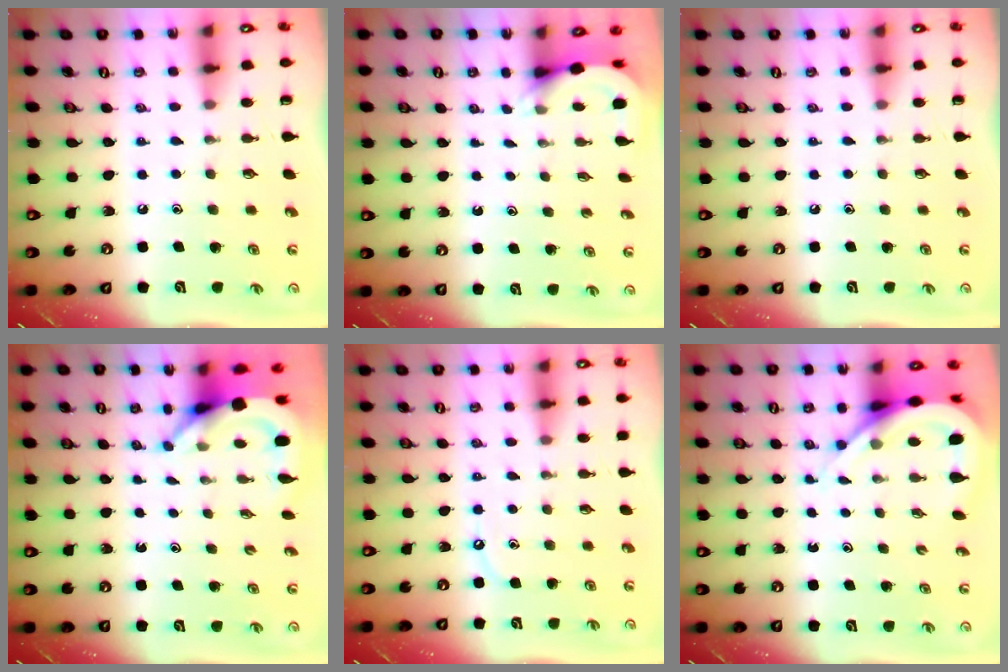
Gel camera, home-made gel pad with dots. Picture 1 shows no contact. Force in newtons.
{"total": 4.5, "press": 4.5, "slide": 0.3}
{"total": 0.0}
{"total": 6.2, "press": 6.2, "slide": 0.5}
{"total": 5.0, "press": 4.9, "slide": 0.7}
{"total": 8.7, "press": 8.6, "slide": 1.1}